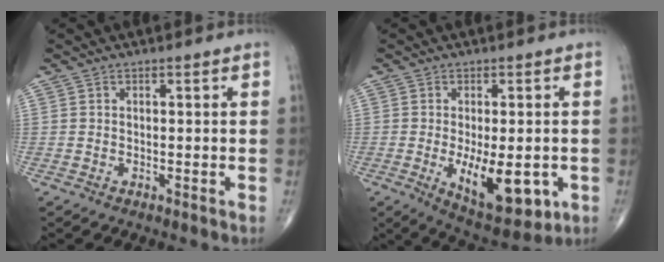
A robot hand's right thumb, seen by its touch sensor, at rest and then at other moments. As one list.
[{"total": 12.7, "force": [-2.9, 5.5, 11.0], "torque": [-0.148, -0.017, -0.028]}]